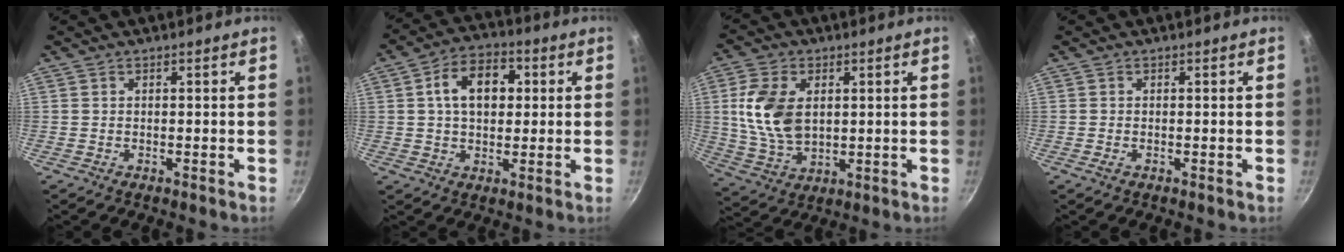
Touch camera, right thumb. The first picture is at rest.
{"total": 10.6, "force": [1.9, 7.2, 7.6], "torque": [-0.093, 0.016, 0.021]}
{"total": 12.4, "force": [2.2, 8.1, 9.2], "torque": [-0.167, -0.017, 0.047]}
{"total": 0.6, "force": [-0.3, 0.3, 0.5], "torque": [-0.010, -0.001, -0.006]}